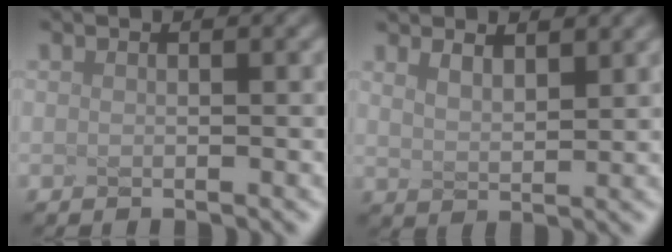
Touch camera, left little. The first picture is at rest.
{"total": 1.6, "force": [1.4, 0.0, 0.7], "torque": [-0.027, 0.002, 0.047]}